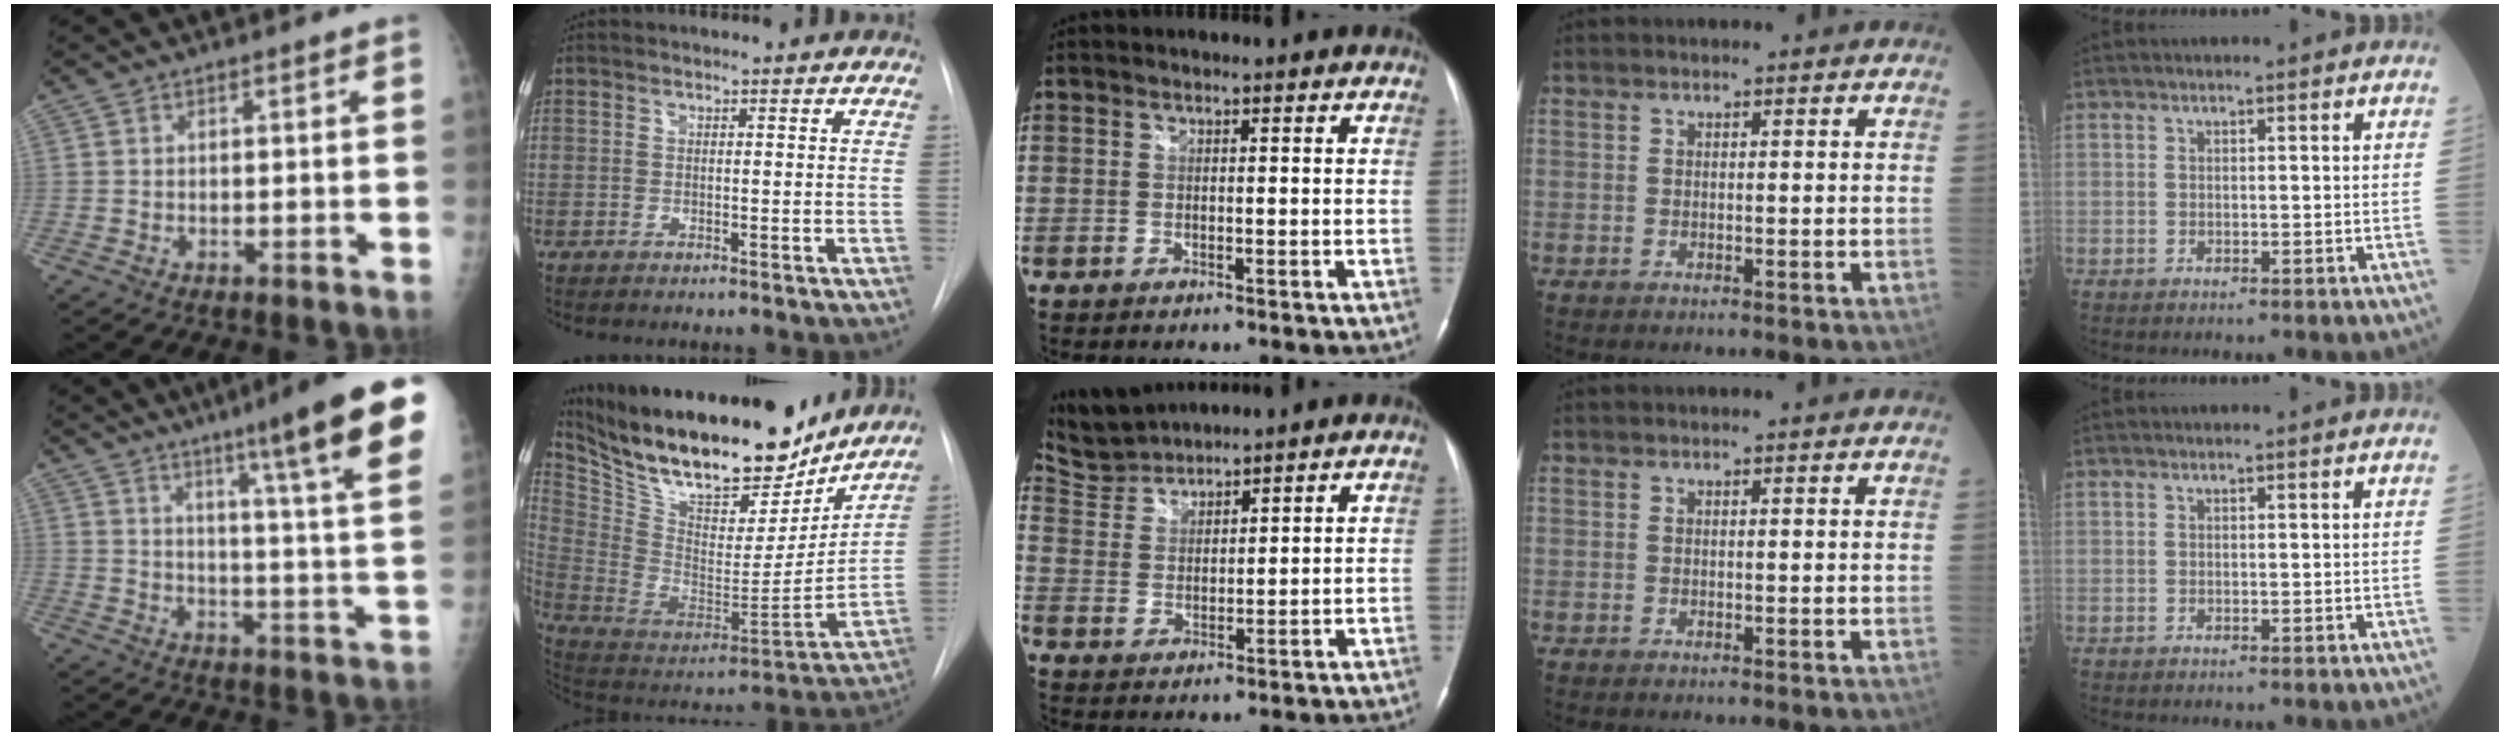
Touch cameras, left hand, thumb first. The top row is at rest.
{"thumb": {"total": 21.3, "force": [13.2, 1.0, 16.8], "torque": [-0.216, -0.057, 0.172]}, "index": {"total": 28.4, "force": [23.1, 8.4, 14.3], "torque": [-0.265, -0.012, 0.364]}, "middle": {"total": 6.9, "force": [6.9, 0.5, 0.0], "torque": [-0.015, 0.015, 0.146]}}